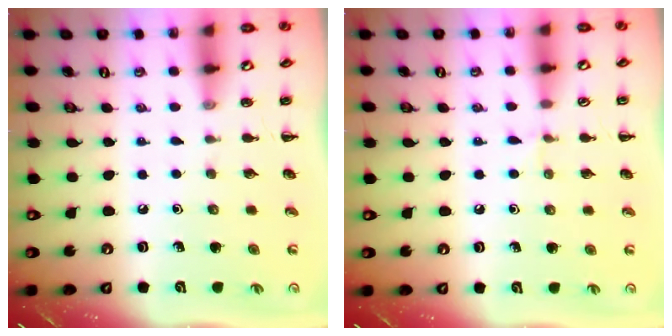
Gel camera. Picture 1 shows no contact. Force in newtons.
{"total": 3.8, "press": 3.5, "slide": 1.3}